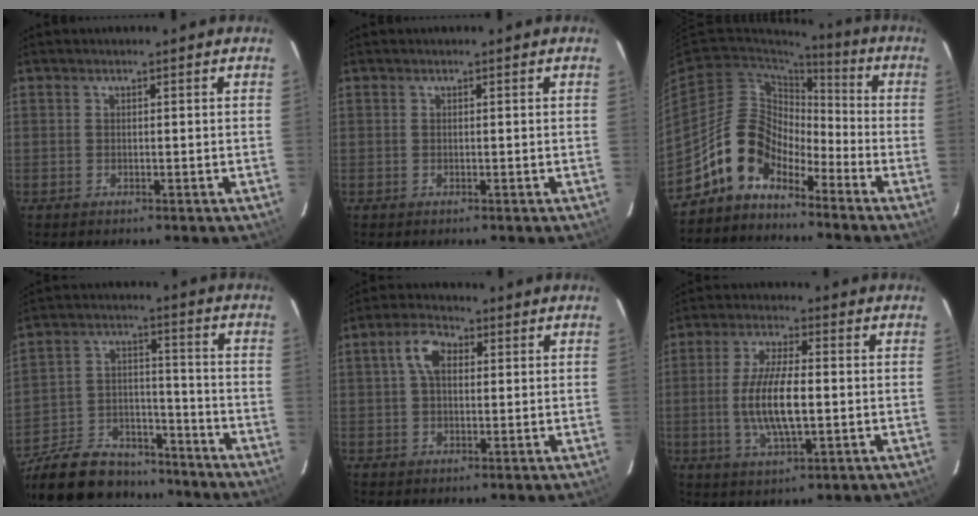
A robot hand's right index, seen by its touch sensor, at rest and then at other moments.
{"total": 0.0}
{"total": 11.2, "force": [-8.0, 6.9, 3.9], "torque": [-0.079, 0.034, -0.152]}
{"total": 21.7, "force": [-17.6, 9.8, 8.2], "torque": [-0.195, 0.024, -0.259]}
{"total": 5.4, "force": [1.3, 3.3, 4.1], "torque": [-0.079, 0.020, 0.024]}
{"total": 10.6, "force": [-1.1, 3.1, 10.0], "torque": [-0.198, -0.005, -0.019]}